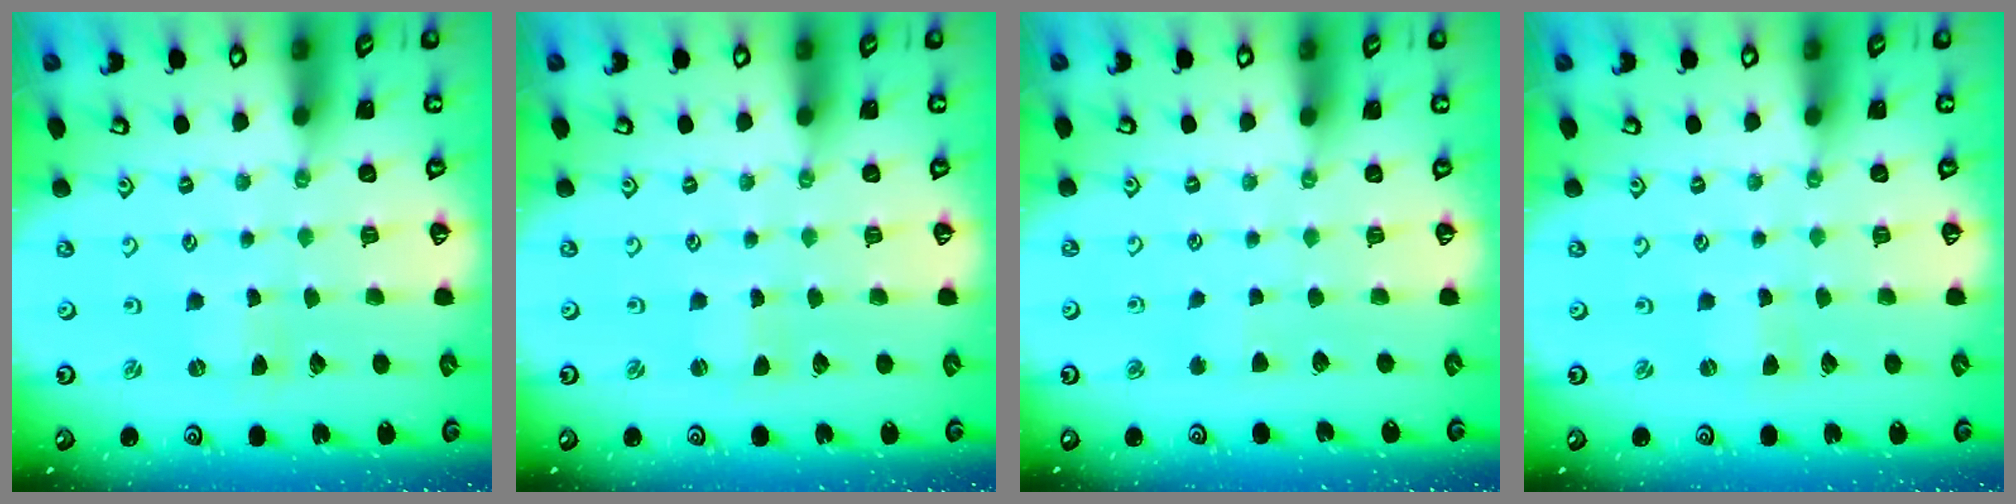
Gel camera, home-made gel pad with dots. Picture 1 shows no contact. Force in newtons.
{"total": 0.7, "press": 0.7, "slide": 0.0}
{"total": 2.4, "press": 2.4, "slide": 0.3}
{"total": 0.0}